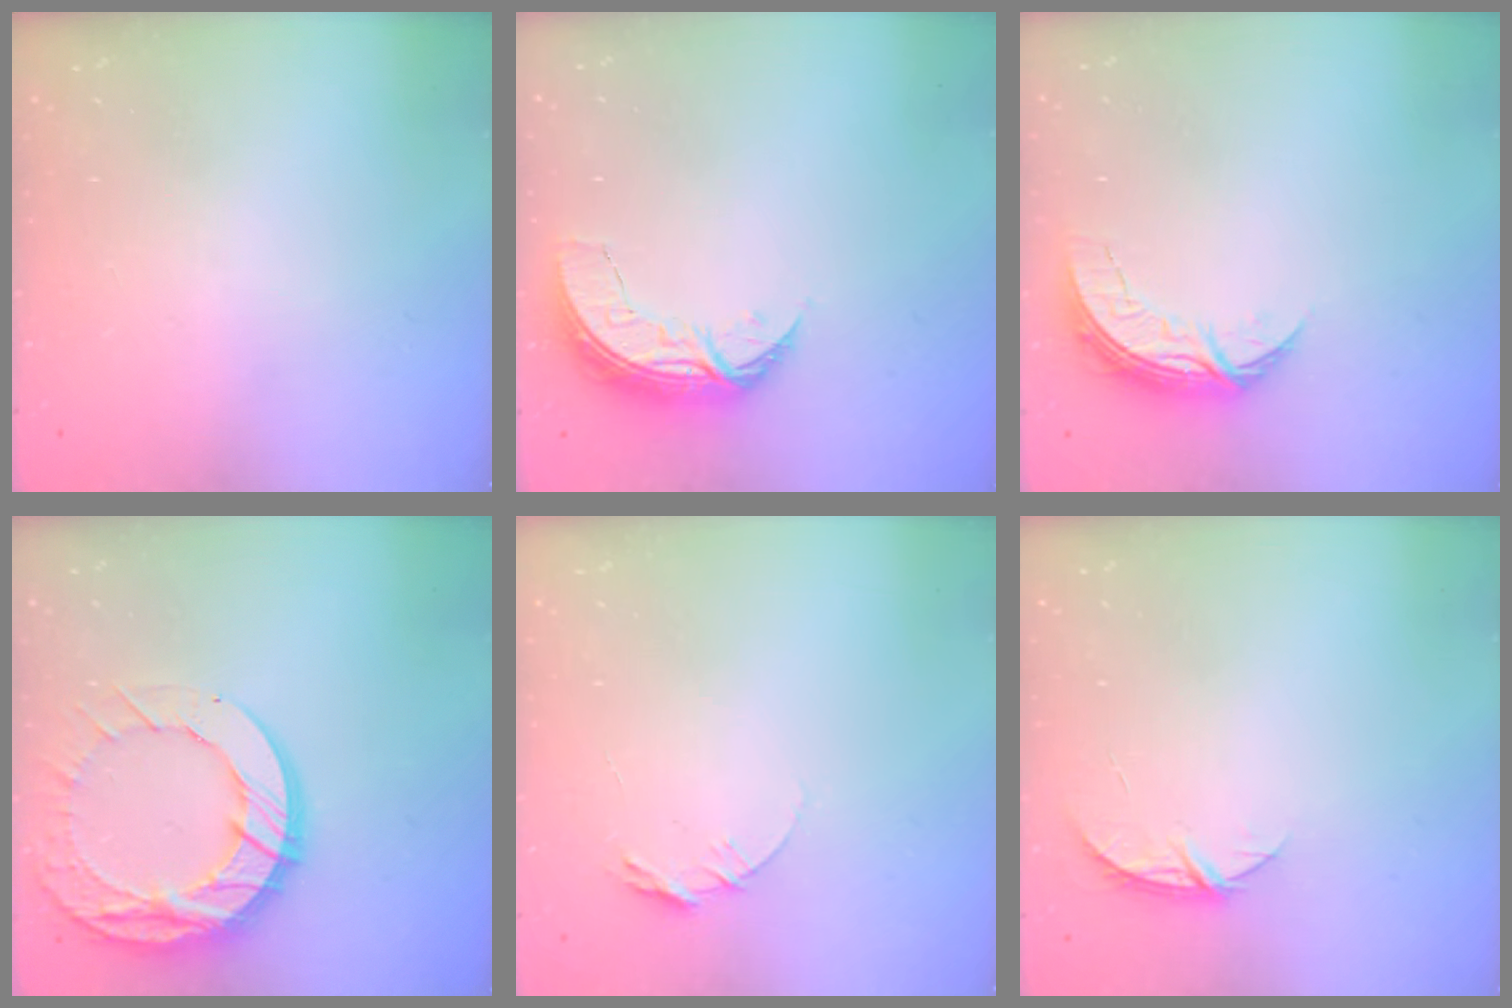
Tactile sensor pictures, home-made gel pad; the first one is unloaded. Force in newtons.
{"total": 7.3, "press": 7.3, "slide": 0.7}
{"total": 7.2, "press": 7.1, "slide": 0.5}
{"total": 16.4, "press": 16.4, "slide": 1.3}
{"total": 5.7, "press": 5.7, "slide": 0.5}
{"total": 4.6, "press": 4.6, "slide": 0.5}